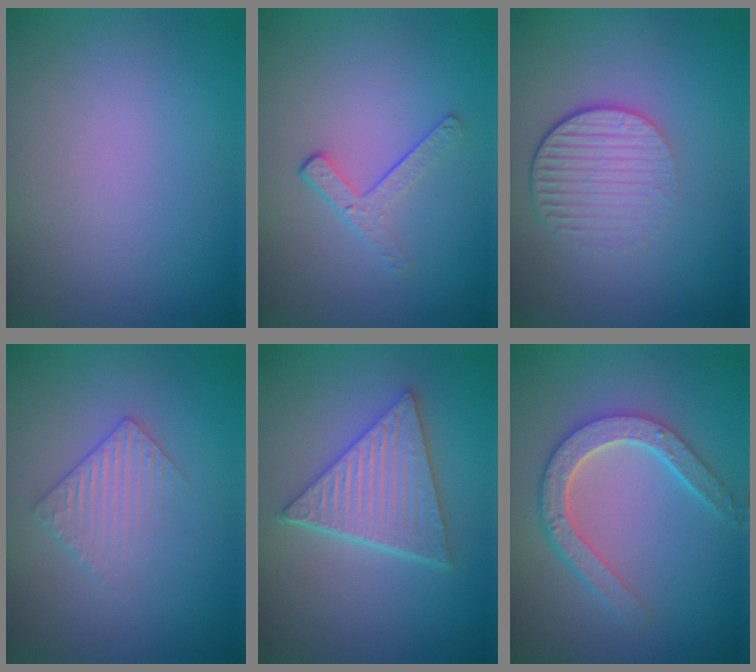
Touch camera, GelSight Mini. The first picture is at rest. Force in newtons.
{"total": 1.8, "press": 1.1, "slide": 1.4}
{"total": 4.4, "press": 2.8, "slide": 3.4}
{"total": 2.5, "press": 2.4, "slide": 0.5}
{"total": 5.6, "press": 4.5, "slide": 3.4}
{"total": 4.6, "press": 3.7, "slide": 2.8}